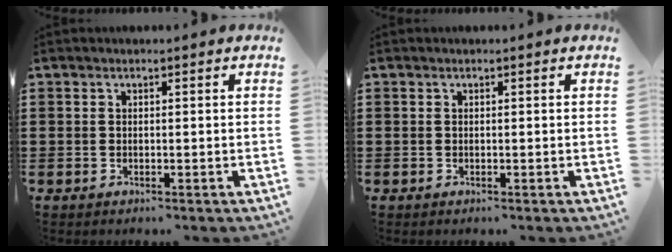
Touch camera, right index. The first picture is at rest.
{"total": 0.0}